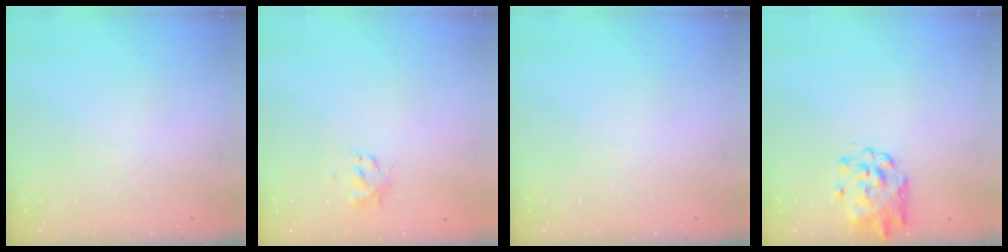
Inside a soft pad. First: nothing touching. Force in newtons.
{"total": 1.9, "press": 1.9, "slide": 0.3}
{"total": 0.0}
{"total": 2.8, "press": 2.6, "slide": 0.8}